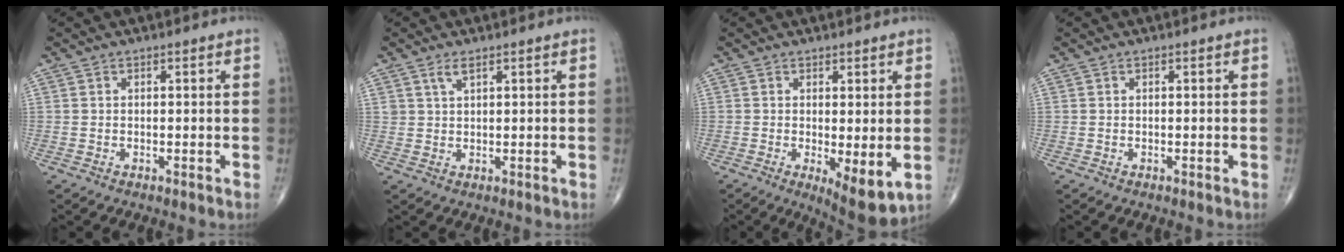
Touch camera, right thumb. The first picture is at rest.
{"total": 2.0, "force": [1.4, 0.8, 1.3], "torque": [-0.028, -0.002, 0.030]}
{"total": 7.4, "force": [-1.1, 2.5, 6.9], "torque": [-0.099, -0.024, -0.012]}
{"total": 0.0}